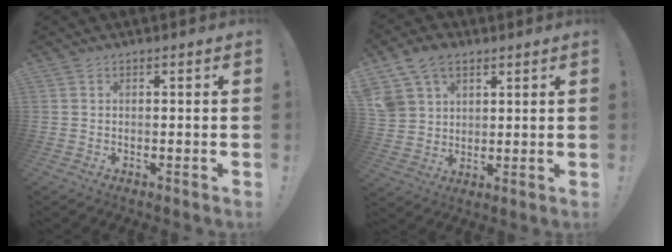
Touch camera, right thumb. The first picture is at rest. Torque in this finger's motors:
{"motor_torque": [0.07, 0.58, 0.35, 0.18, 0.10]}